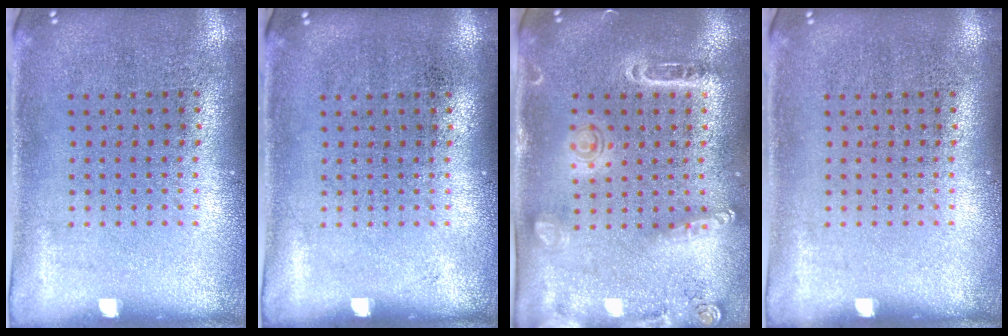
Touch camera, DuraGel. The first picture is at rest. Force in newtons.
{"total": 0.0}
{"total": 1.6, "press": 1.5, "slide": 0.4}
{"total": 0.0}